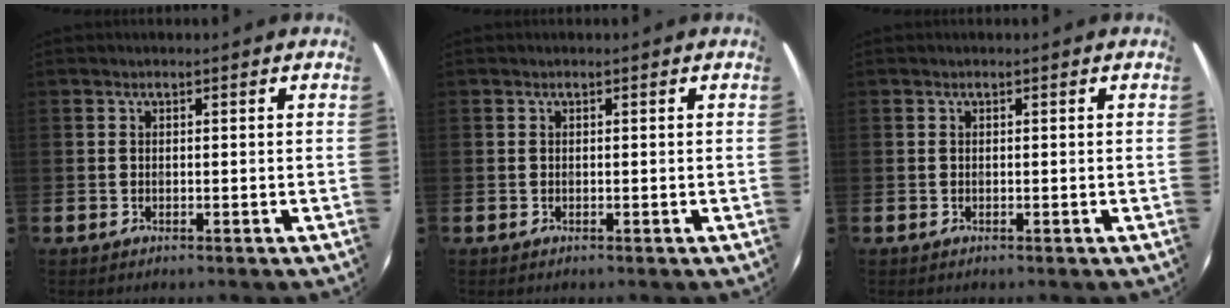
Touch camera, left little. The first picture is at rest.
{"total": 0.0}
{"total": 0.0}